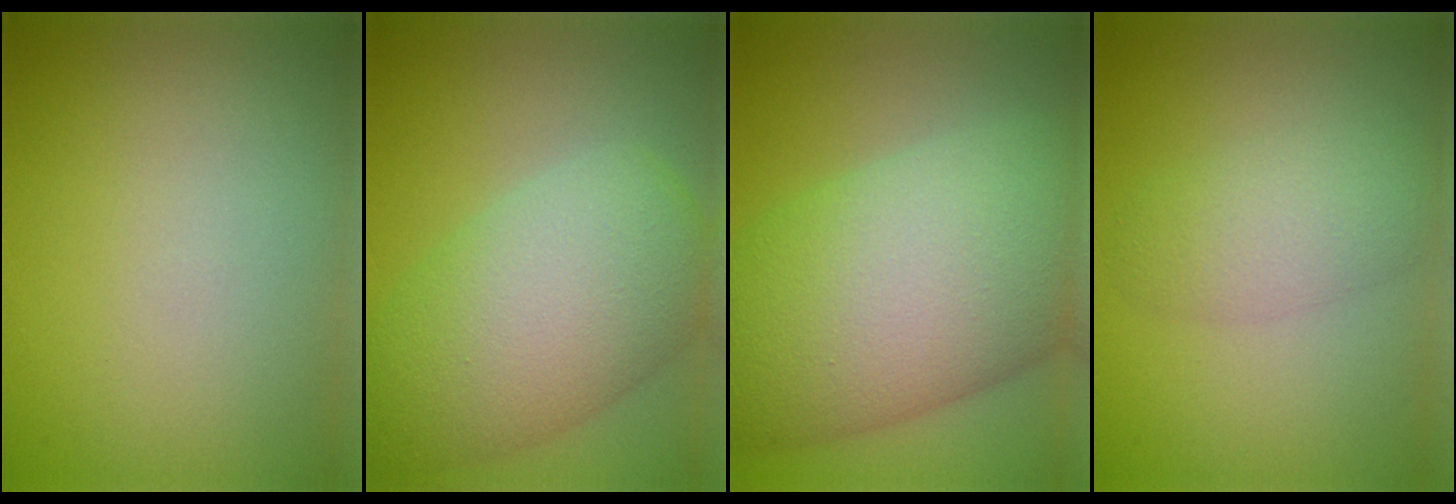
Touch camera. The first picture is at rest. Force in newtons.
{"total": 9.2, "press": 9.2, "slide": 0.2}
{"total": 14.9, "press": 14.8, "slide": 0.4}
{"total": 3.2, "press": 3.2, "slide": 0.1}